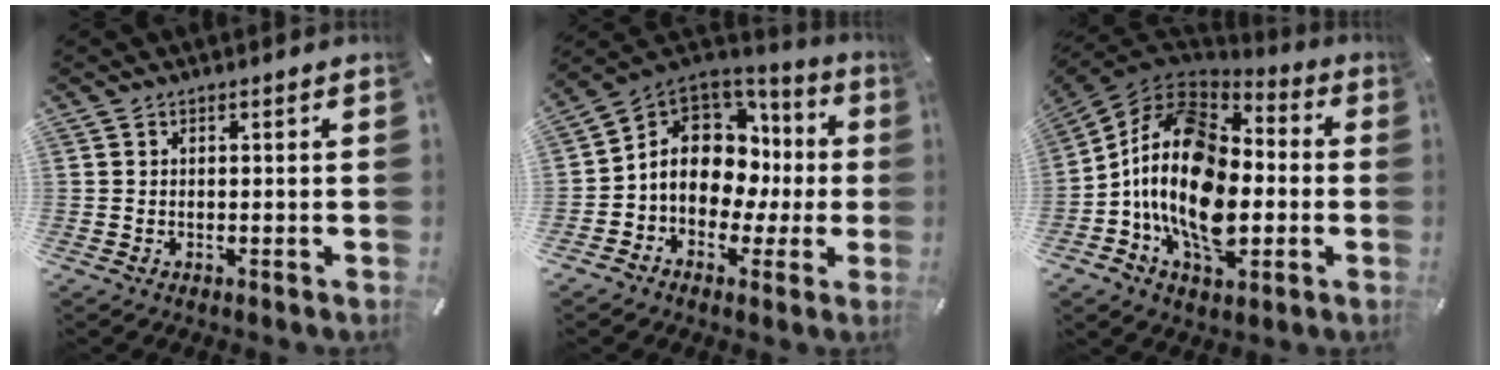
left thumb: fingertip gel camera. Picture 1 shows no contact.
{"total": 12.3, "force": [0.7, 10.1, 7.1], "torque": [-0.136, -0.012, 0.016]}
{"total": 21.4, "force": [-3.8, 14.6, 15.2], "torque": [-0.316, 0.012, -0.068]}